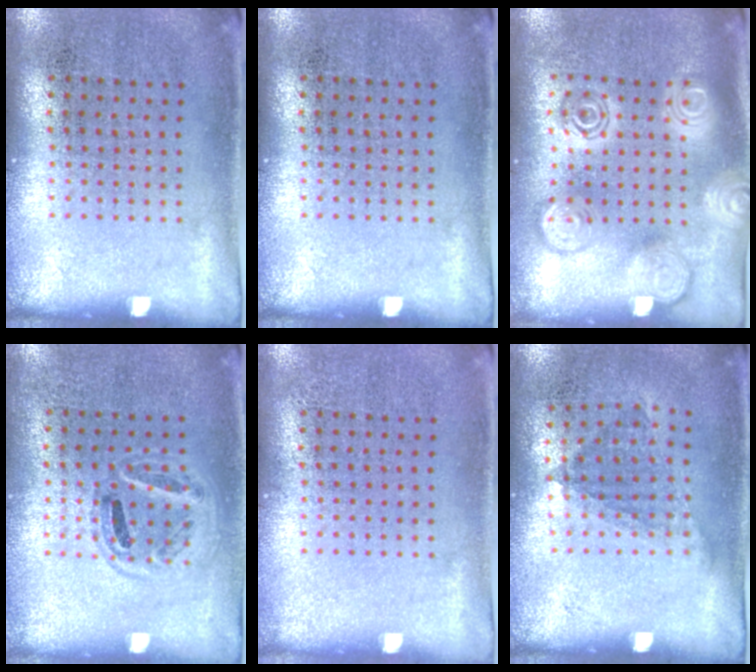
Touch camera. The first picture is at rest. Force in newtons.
{"total": 0.0}
{"total": 2.7, "press": 2.7, "slide": 0.3}
{"total": 1.0, "press": 0.9, "slide": 0.4}
{"total": 0.0}
{"total": 1.1, "press": 0.8, "slide": 0.7}